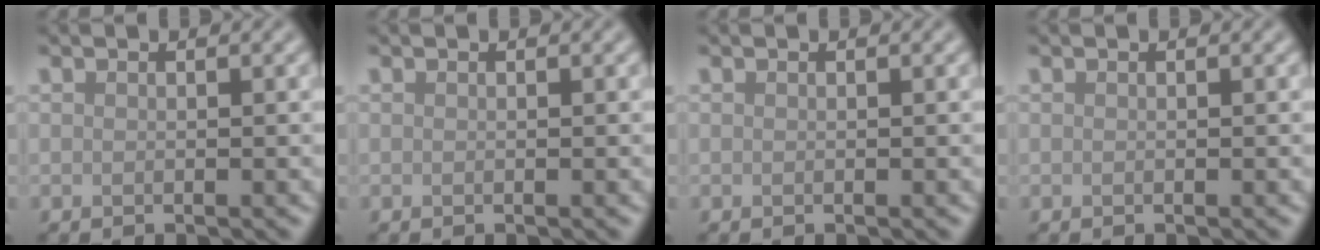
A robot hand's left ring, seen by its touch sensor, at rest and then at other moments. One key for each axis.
{"total": 0.0}
{"total": 0.0}
{"total": 0.0}